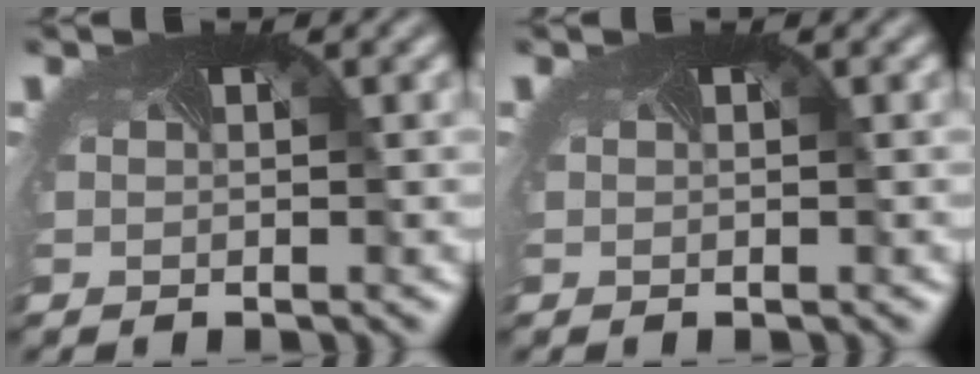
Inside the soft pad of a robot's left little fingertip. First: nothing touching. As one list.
[{"total": 0.0}]